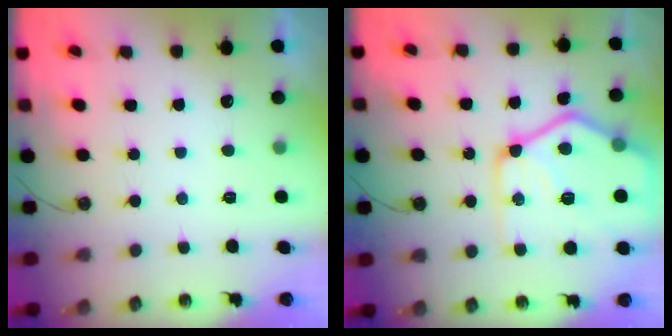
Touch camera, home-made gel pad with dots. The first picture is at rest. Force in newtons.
{"total": 21.2, "press": 21.1, "slide": 2.6}